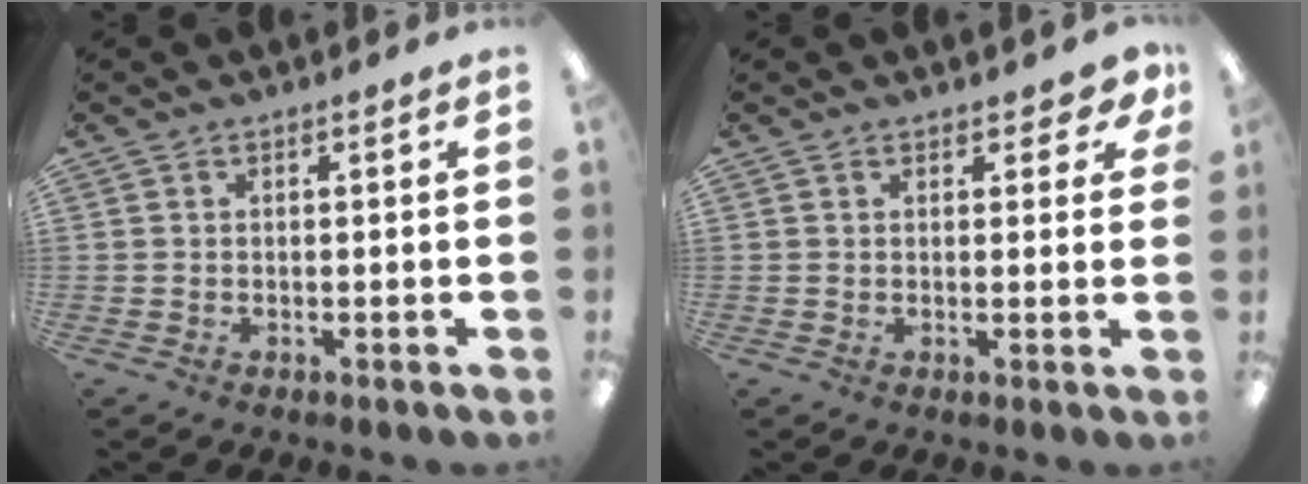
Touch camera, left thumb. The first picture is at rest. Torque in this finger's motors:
{"motor_torque": [-0.08, 0.18, -0.22, 0.07, 0.02]}